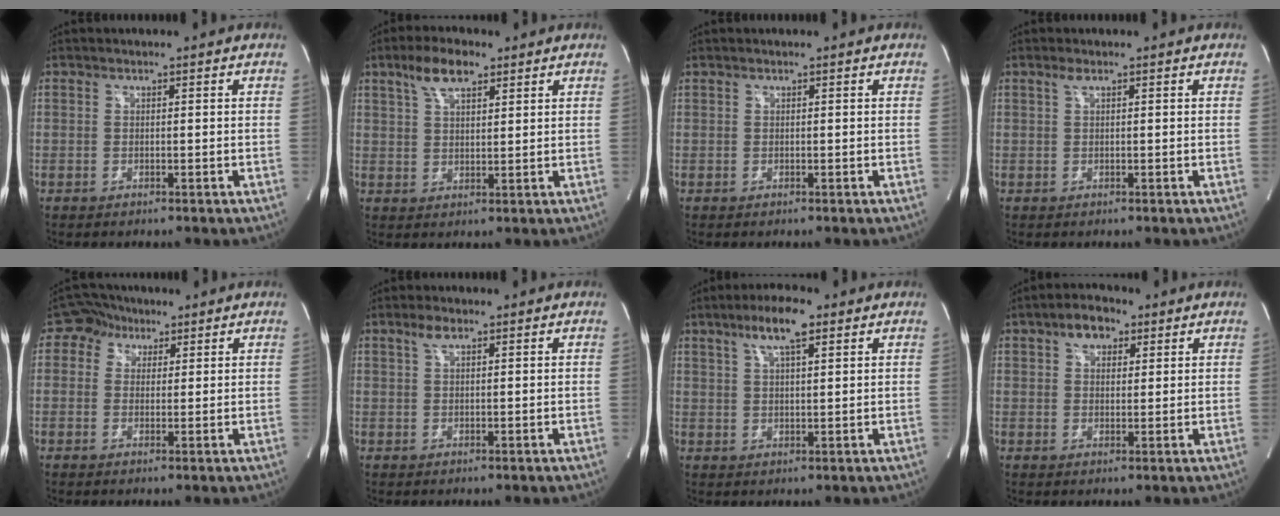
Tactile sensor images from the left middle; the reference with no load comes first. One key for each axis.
{"total": 6.3, "fx": 4.0, "fy": 2.4, "fz": 4.3, "tx": -0.085, "ty": 0.016, "tz": 0.074}
{"total": 1.2, "fx": 0.8, "fy": 0.4, "fz": 0.7, "tx": -0.029, "ty": 0.024, "tz": 0.022}
{"total": 1.0, "fx": 0.6, "fy": 0.2, "fz": 0.7, "tx": -0.018, "ty": 0.006, "tz": 0.013}
{"total": 4.7, "fx": 2.2, "fy": 4.0, "fz": 1.1, "tx": -0.019, "ty": 0.022, "tz": 0.037}
{"total": 2.2, "fx": 1.4, "fy": 0.8, "fz": 1.5, "tx": -0.036, "ty": 0.008, "tz": 0.029}
{"total": 6.7, "fx": 4.0, "fy": 1.3, "fz": 5.2, "tx": -0.102, "ty": 0.013, "tz": 0.070}
{"total": 4.9, "fx": 2.7, "fy": 2.9, "fz": 3.0, "tx": -0.051, "ty": 0.019, "tz": 0.045}